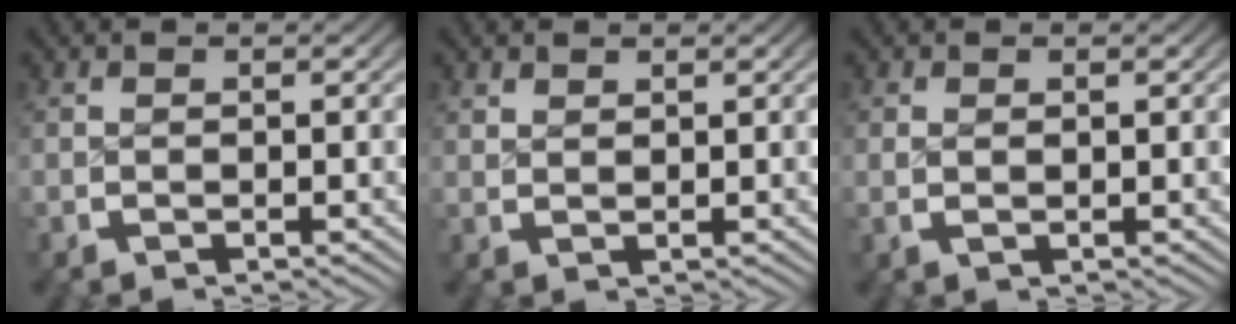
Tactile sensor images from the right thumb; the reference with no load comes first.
{"total": 1.2, "force": [1.2, 0.0, 0.1], "torque": [0.004, 0.001, 0.028]}
{"total": 0.7, "force": [0.3, 0.2, 0.6], "torque": [-0.016, -0.005, 0.011]}